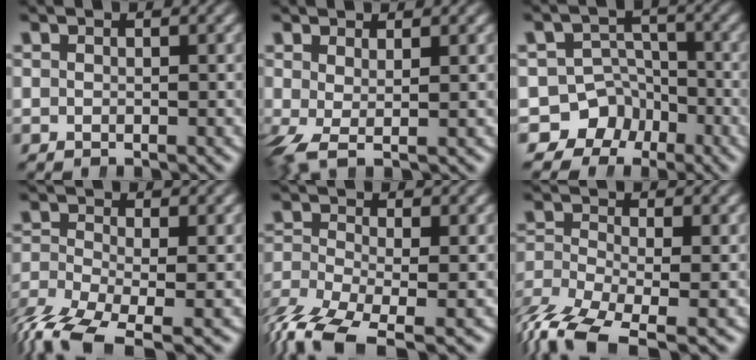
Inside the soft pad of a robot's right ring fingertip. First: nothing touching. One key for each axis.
{"total": 2.0, "fx": -0.5, "fy": 0.6, "fz": 1.9, "tx": -0.051, "ty": -0.028, "tz": 0.009}
{"total": 11.9, "fx": -4.3, "fy": 10.5, "fz": 3.4, "tx": -0.076, "ty": -0.057, "tz": -0.071}
{"total": 6.2, "fx": -4.4, "fy": 2.4, "fz": 3.5, "tx": -0.081, "ty": -0.043, "tz": -0.052}
{"total": 6.3, "fx": -4.4, "fy": 2.6, "fz": 3.7, "tx": -0.088, "ty": -0.045, "tz": -0.051}
{"total": 6.3, "fx": -4.3, "fy": 2.8, "fz": 3.7, "tx": -0.095, "ty": -0.046, "tz": -0.050}